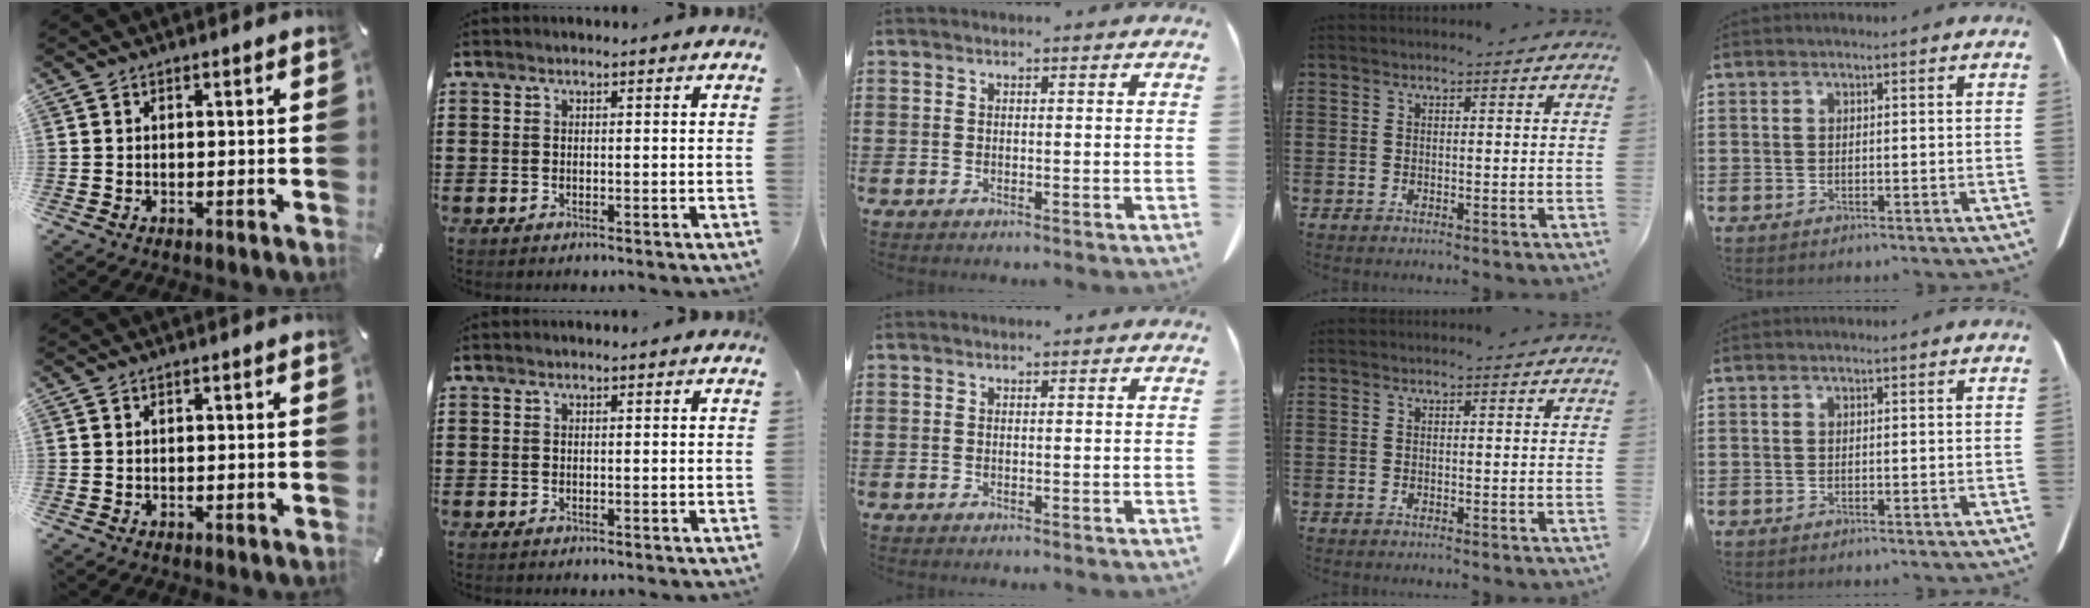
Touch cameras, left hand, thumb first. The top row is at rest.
{}